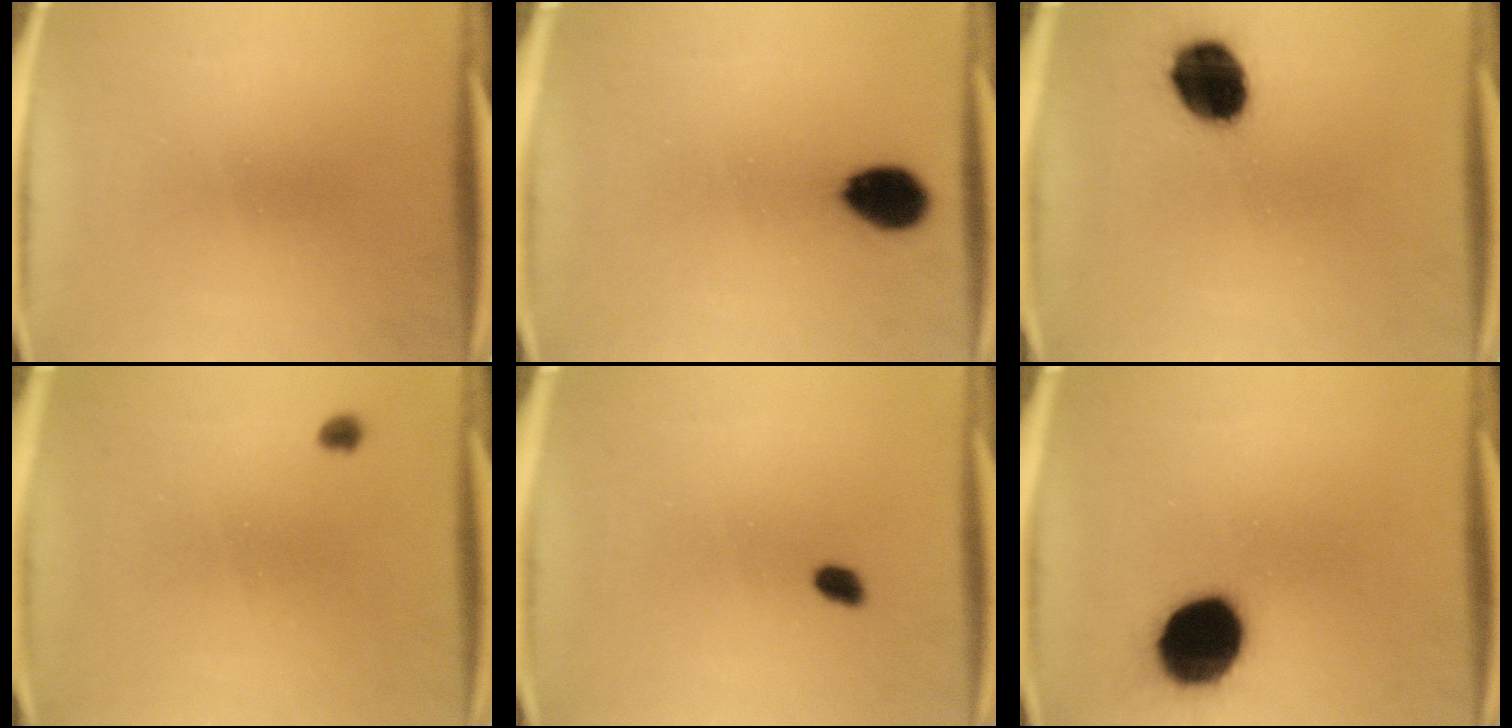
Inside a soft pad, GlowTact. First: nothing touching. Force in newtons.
{"total": 8.5}
{"total": 12.9}
{"total": 1.1}
{"total": 1.4}
{"total": 17.4}